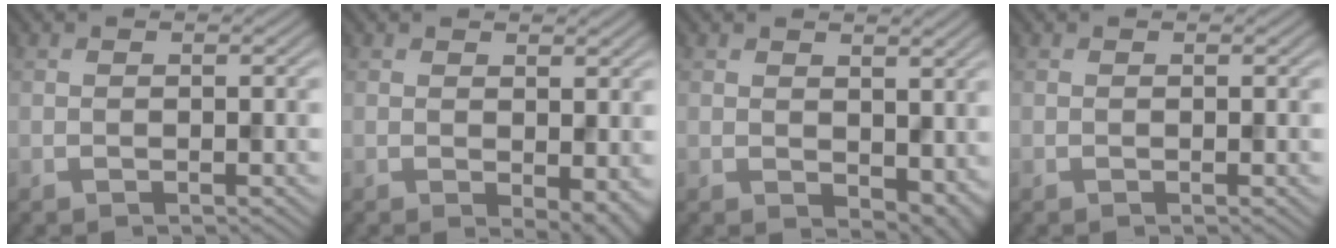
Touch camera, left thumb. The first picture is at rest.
{"total": 3.7, "force": [-0.5, 2.0, 3.1], "torque": [-0.040, -0.011, -0.003]}
{"total": 4.9, "force": [1.4, 3.3, 3.3], "torque": [-0.060, -0.019, 0.035]}
{"total": 0.0}